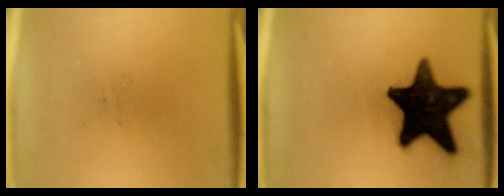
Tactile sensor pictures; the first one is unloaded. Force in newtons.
{"total": 19.7}